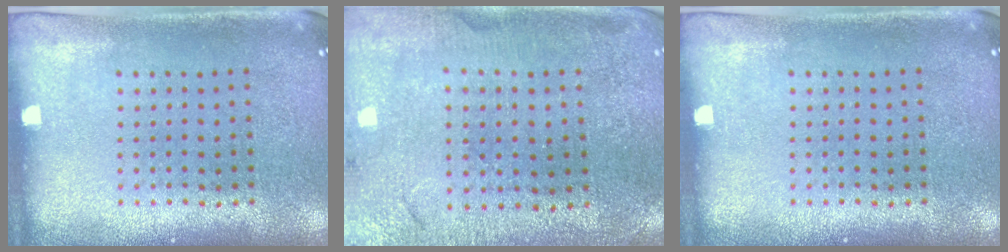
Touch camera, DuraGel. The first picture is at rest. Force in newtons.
{"total": 0.7, "press": 0.7, "slide": 0.1}
{"total": 0.0}